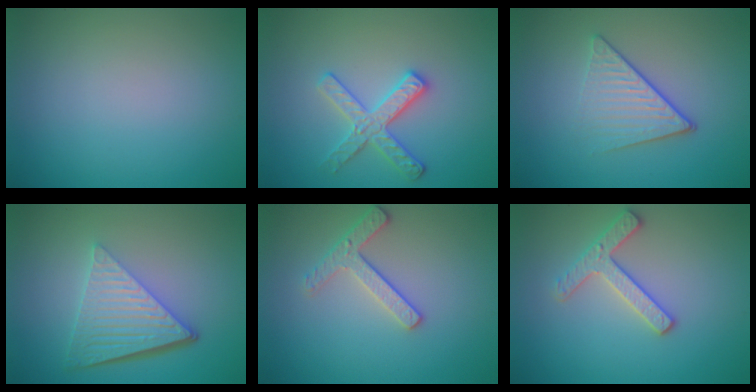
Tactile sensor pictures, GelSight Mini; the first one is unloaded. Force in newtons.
{"total": 2.9, "press": 2.8, "slide": 0.6}
{"total": 4.1, "press": 2.9, "slide": 2.9}
{"total": 6.5, "press": 4.3, "slide": 4.9}
{"total": 2.5, "press": 2.4, "slide": 0.7}
{"total": 2.7, "press": 2.6, "slide": 0.7}